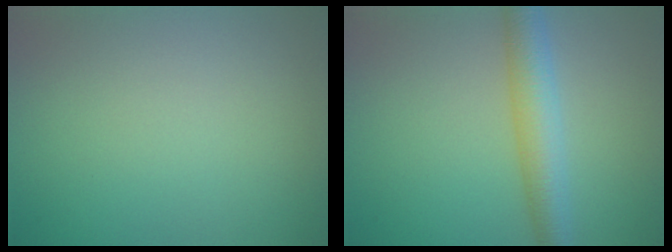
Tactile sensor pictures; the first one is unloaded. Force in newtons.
{"total": 4.4, "press": 4.4, "slide": 0.1}